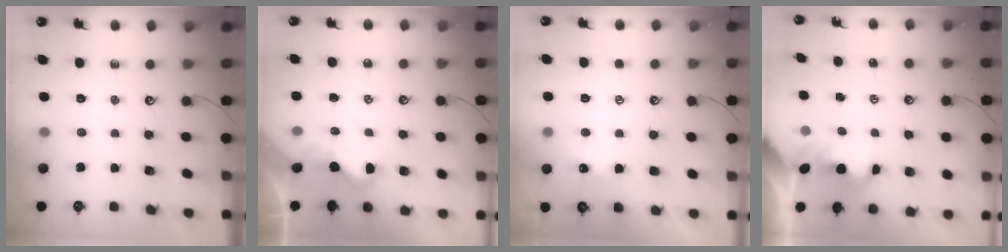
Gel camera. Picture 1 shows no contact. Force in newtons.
{"total": 2.2, "press": 2.2, "slide": 0.4}
{"total": 1.7, "press": 1.7, "slide": 0.3}
{"total": 1.8, "press": 1.7, "slide": 0.4}